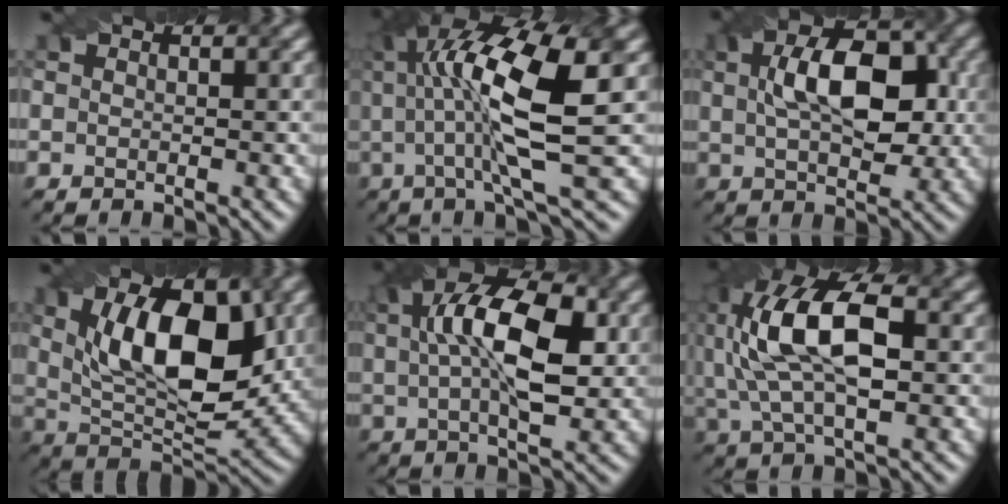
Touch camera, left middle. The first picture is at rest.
{"total": 11.2, "force": [1.4, 2.6, 10.8], "torque": [-0.179, 0.018, 0.035]}
{"total": 8.4, "force": [1.0, 4.4, 7.0], "torque": [-0.120, 0.020, 0.022]}
{"total": 11.1, "force": [2.0, 5.2, 9.6], "torque": [-0.145, 0.009, 0.038]}
{"total": 9.8, "force": [1.4, 4.1, 8.8], "torque": [-0.149, 0.022, 0.026]}
{"total": 10.8, "force": [0.7, 5.1, 9.4], "torque": [-0.196, 0.024, 0.016]}